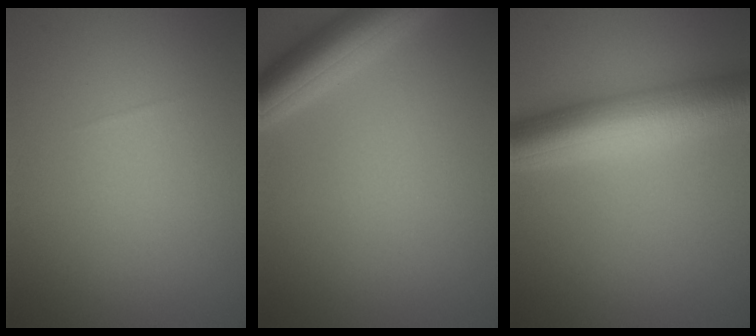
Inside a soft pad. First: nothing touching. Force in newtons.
{"total": 5.5, "press": 5.5, "slide": 0.3}
{"total": 8.7, "press": 8.7, "slide": 0.3}